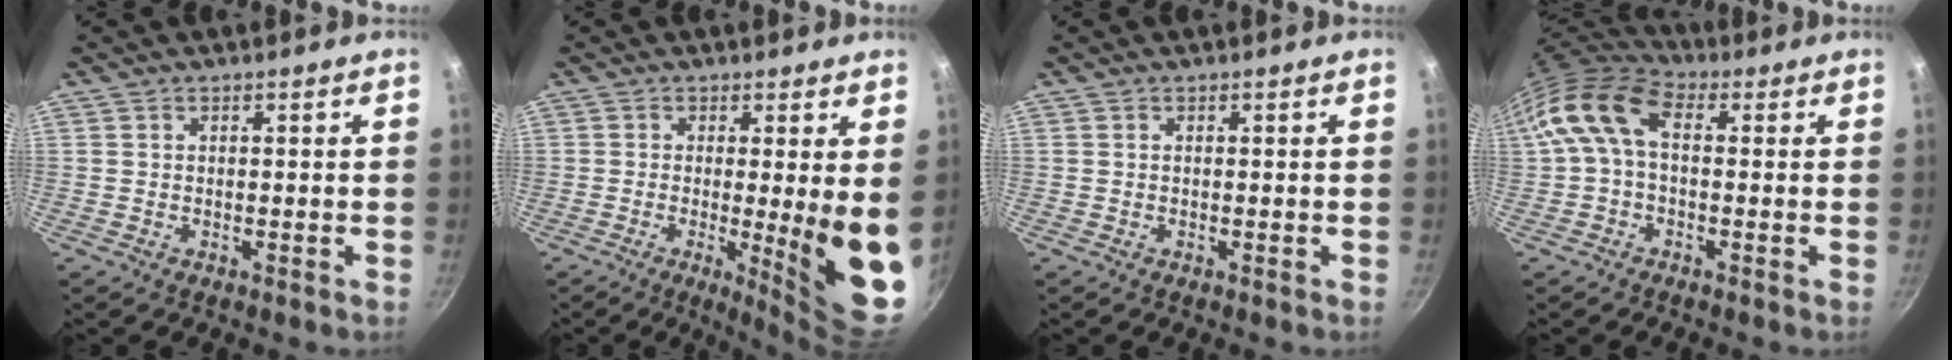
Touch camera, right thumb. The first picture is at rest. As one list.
[{"total": 11.8, "force": [-0.3, 1.7, 11.7], "torque": [-0.147, -0.035, 0.000]}, {"total": 0.0}, {"total": 10.4, "force": [1.3, 6.4, 8.1], "torque": [-0.154, 0.027, 0.005]}]